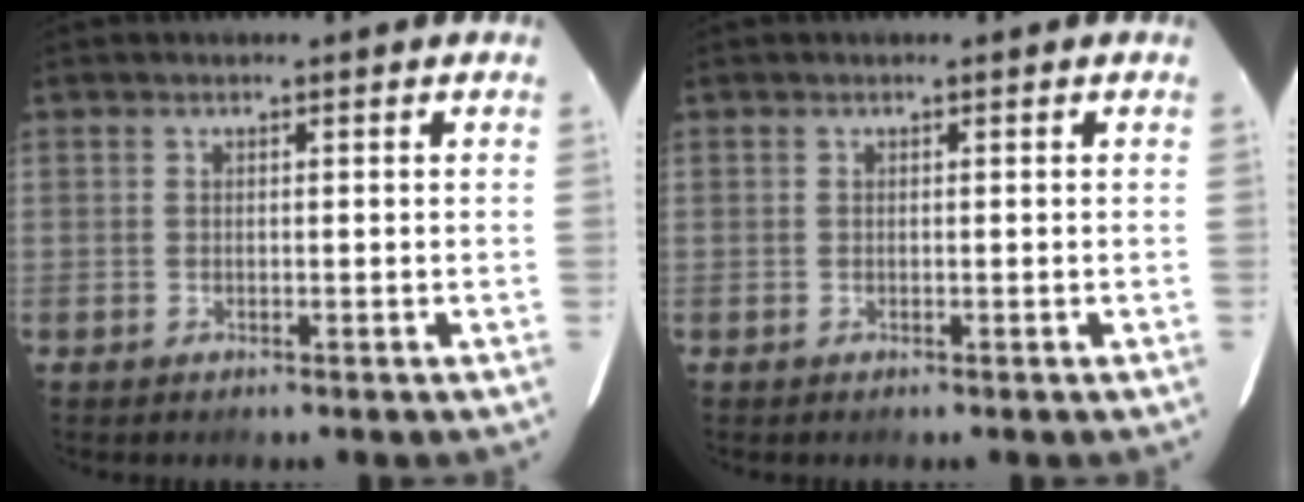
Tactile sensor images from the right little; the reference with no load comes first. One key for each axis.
{"total": 0.0}